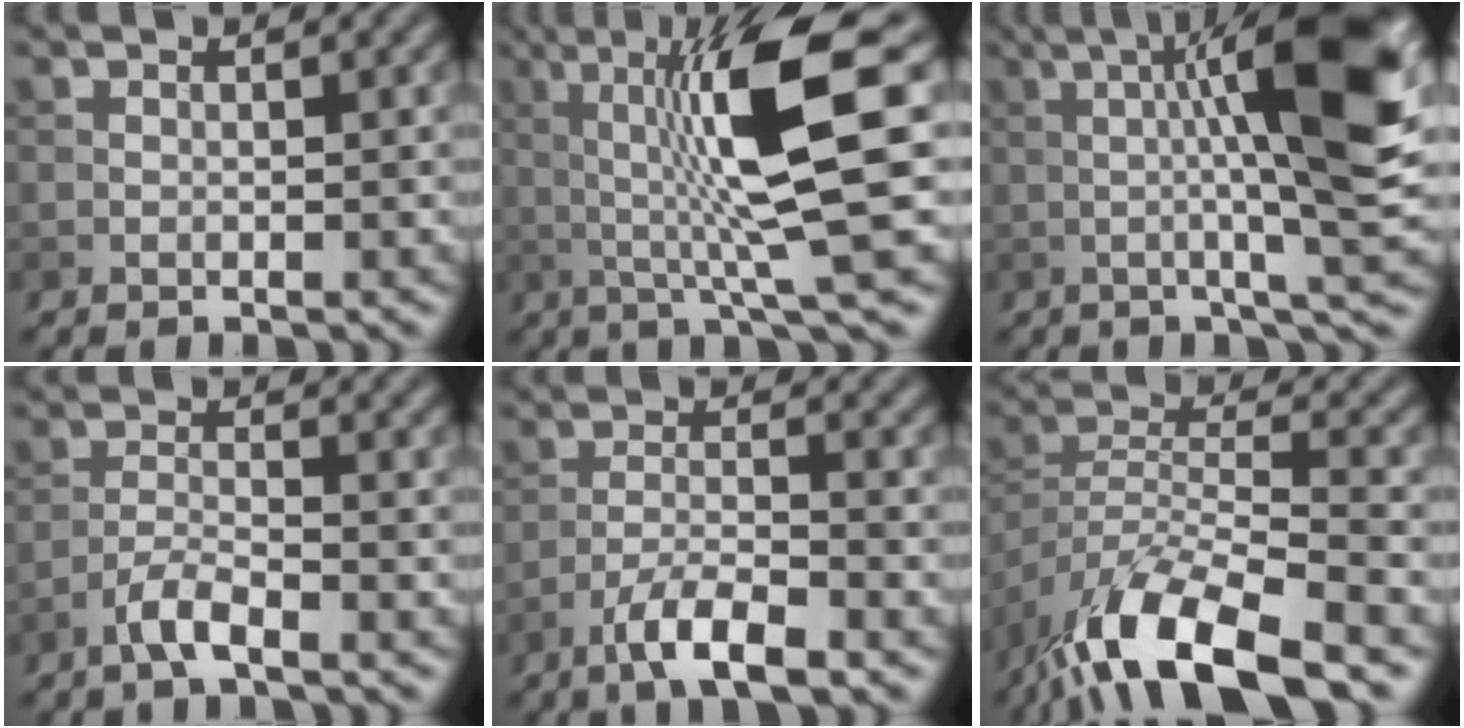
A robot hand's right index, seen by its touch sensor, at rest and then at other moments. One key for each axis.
{"total": 11.1, "fx": 1.7, "fy": 1.9, "fz": 10.8, "tx": -0.163, "ty": 0.000, "tz": 0.034}
{"total": 12.6, "fx": 1.7, "fy": 2.0, "fz": 12.3, "tx": -0.169, "ty": 0.014, "tz": 0.024}
{"total": 2.8, "fx": -1.9, "fy": 0.4, "fz": 2.0, "tx": -0.041, "ty": 0.006, "tz": -0.043}
{"total": 5.4, "fx": -3.5, "fy": 1.2, "fz": 3.8, "tx": -0.071, "ty": 0.002, "tz": -0.068}
{"total": 12.2, "fx": -8.8, "fy": 3.4, "fz": 7.8, "tx": -0.144, "ty": -0.001, "tz": -0.166}